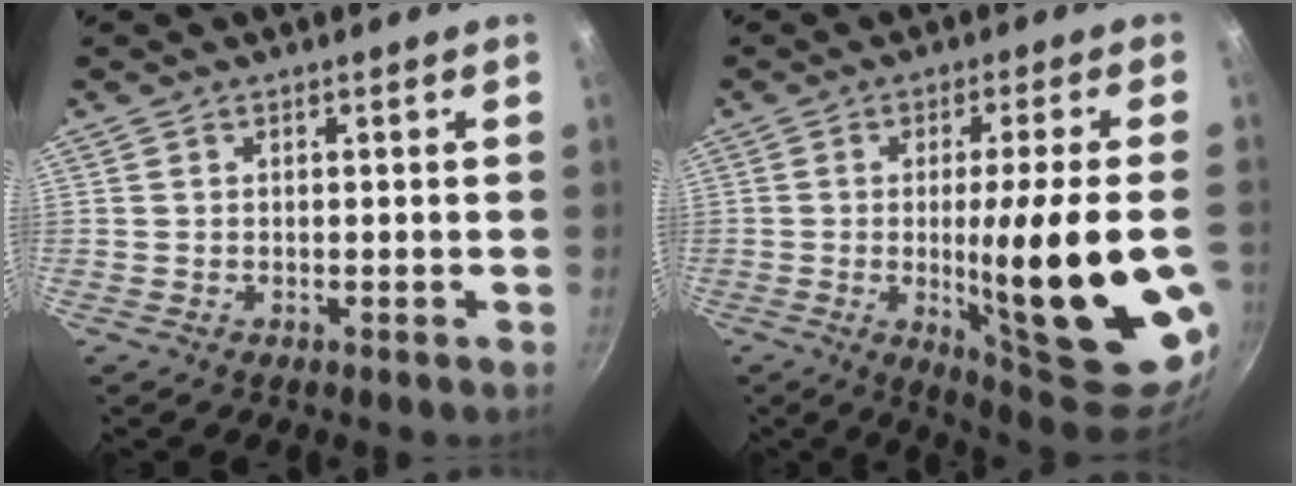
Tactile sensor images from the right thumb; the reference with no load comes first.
{"total": 23.5, "force": [-3.6, 4.0, 22.8], "torque": [-0.310, -0.016, -0.037]}